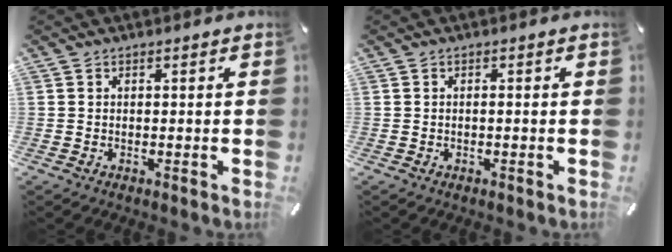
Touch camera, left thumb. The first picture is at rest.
{"total": 0.5, "force": [-0.2, 0.1, 0.5], "torque": [-0.010, -0.003, -0.003]}